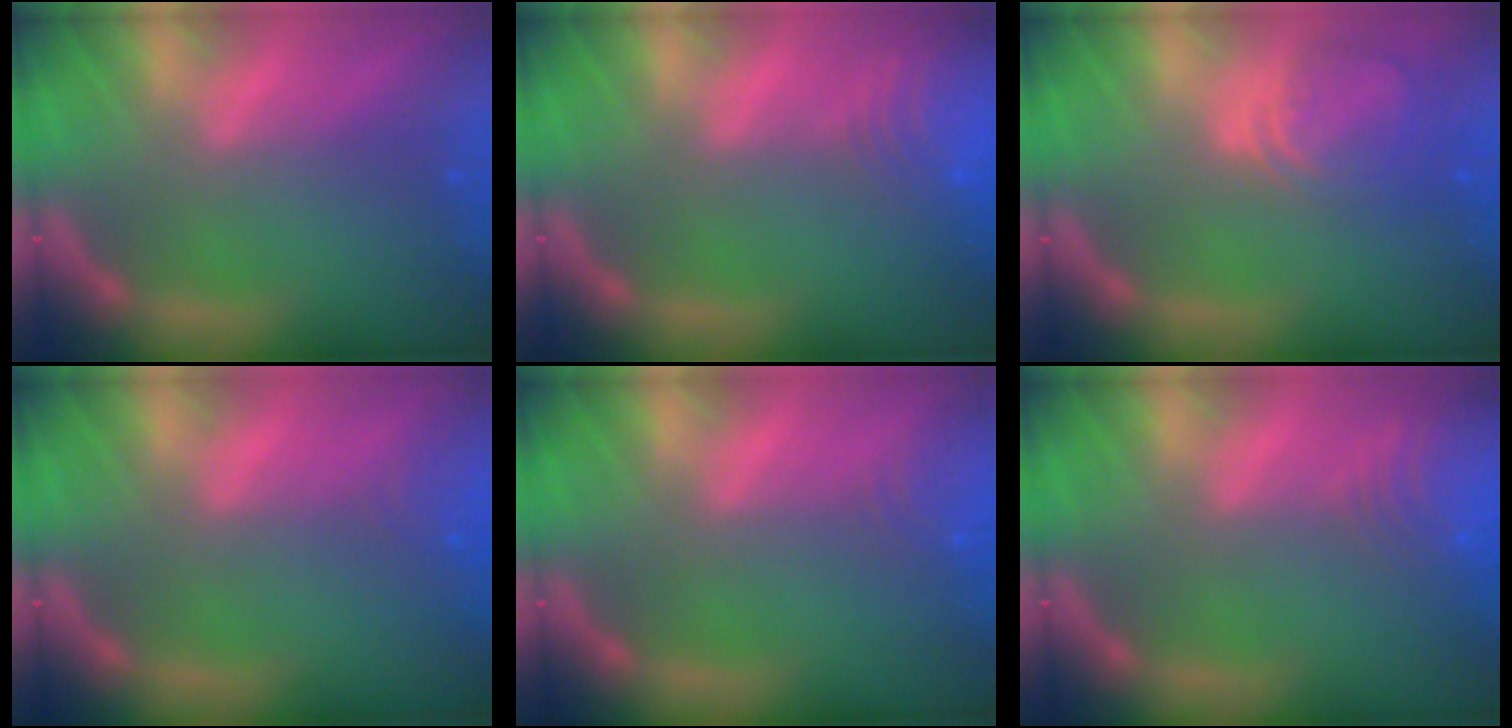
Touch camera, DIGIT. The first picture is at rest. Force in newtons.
{"total": 8.5}
{"total": 5.6}
{"total": 1.9}
{"total": 3.0}
{"total": 7.5}